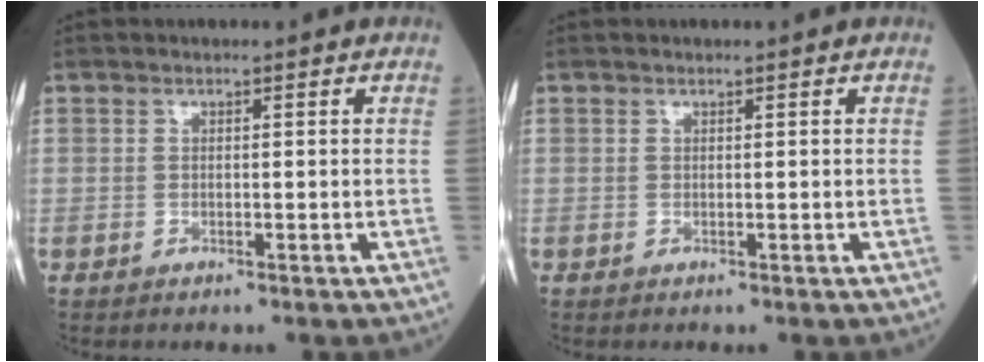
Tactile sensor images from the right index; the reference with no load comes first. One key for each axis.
{"total": 0.0}